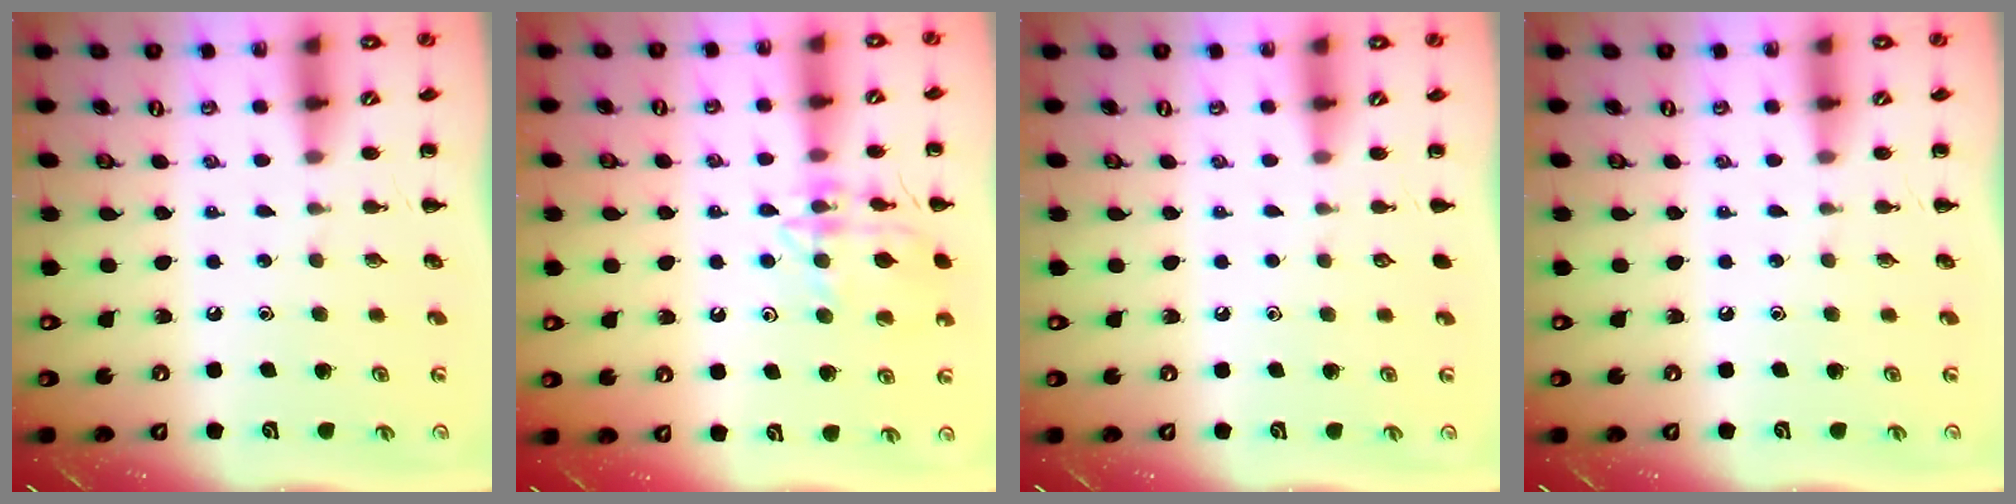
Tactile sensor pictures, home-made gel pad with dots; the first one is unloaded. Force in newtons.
{"total": 14.8, "press": 14.7, "slide": 0.8}
{"total": 0.0}
{"total": 0.0}